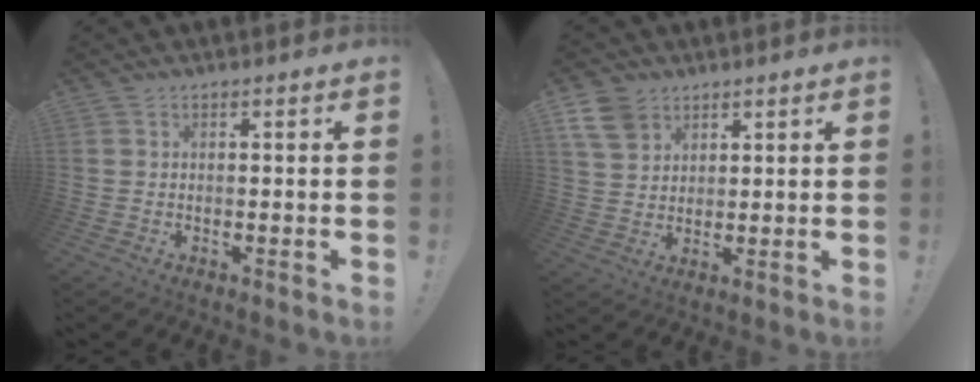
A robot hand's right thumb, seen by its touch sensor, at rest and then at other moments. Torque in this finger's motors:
{"motor_torque": [-0.08, 0.08, 0.09, -0.05, 0.01]}